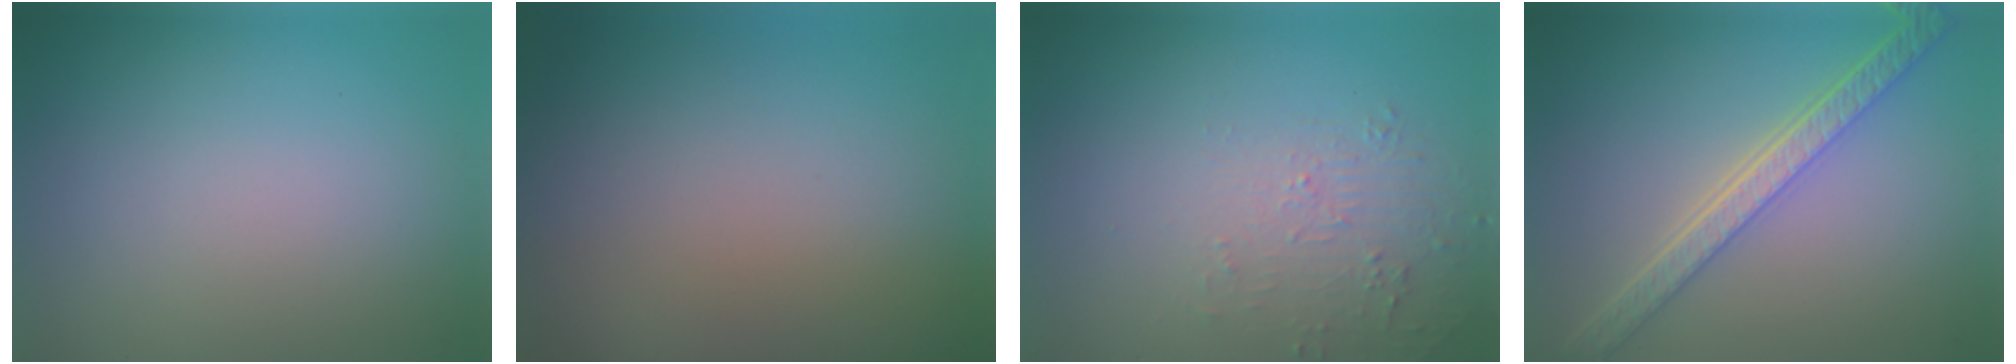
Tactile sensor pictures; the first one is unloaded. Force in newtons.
{"total": 0.0}
{"total": 1.7, "press": 0.5, "slide": 1.7}
{"total": 5.3, "press": 4.2, "slide": 3.3}